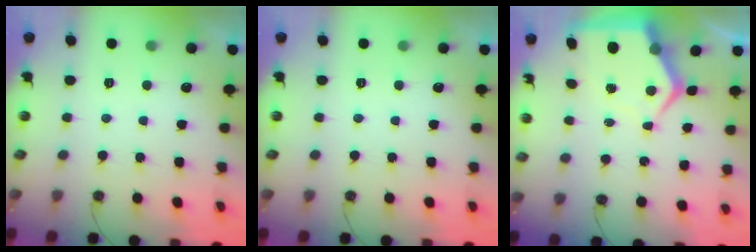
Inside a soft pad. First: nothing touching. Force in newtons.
{"total": 0.0}
{"total": 9.7, "press": 9.6, "slide": 1.2}